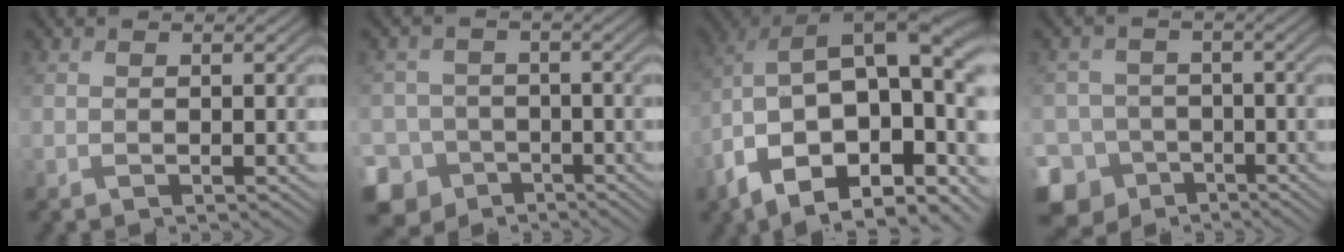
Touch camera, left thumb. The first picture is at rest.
{"total": 9.3, "force": [-4.3, 8.0, 1.9], "torque": [-0.076, -0.021, -0.091]}
{"total": 19.5, "force": [-6.0, 11.5, 14.5], "torque": [-0.257, -0.024, -0.078]}
{"total": 10.7, "force": [-5.2, 9.0, 2.4], "torque": [-0.091, -0.028, -0.103]}